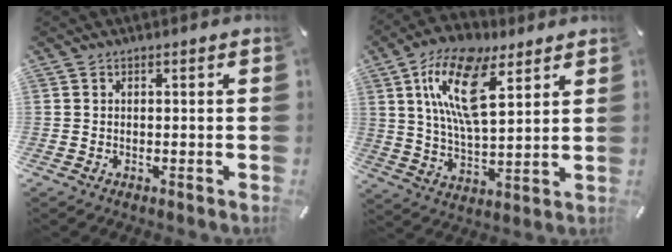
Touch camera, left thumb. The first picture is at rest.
{"total": 16.7, "force": [8.4, 7.3, 12.5], "torque": [-0.265, -0.017, 0.143]}